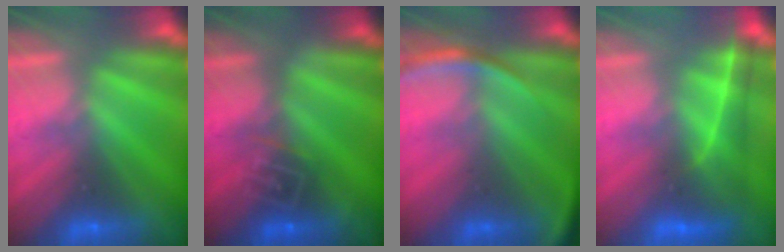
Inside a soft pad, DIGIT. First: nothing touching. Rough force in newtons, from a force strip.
{"total": 2.9}
{"total": 2.8}
{"total": 3.8}